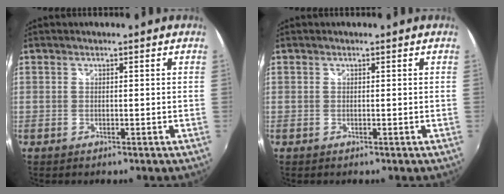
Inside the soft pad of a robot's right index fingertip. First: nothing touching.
{"total": 0.0}